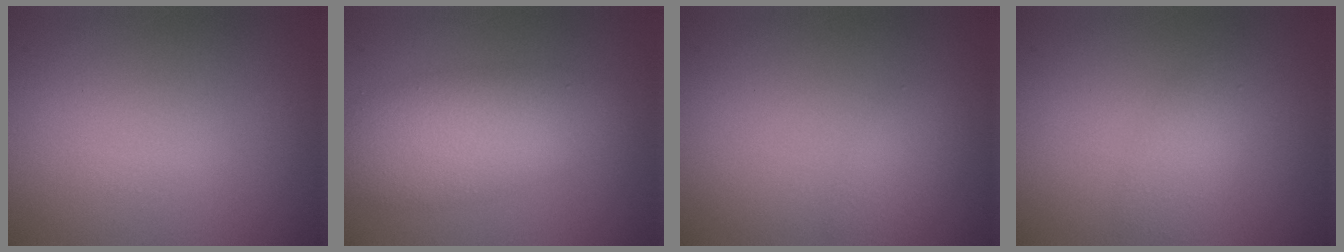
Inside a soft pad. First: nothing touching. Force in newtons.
{"total": 6.1, "press": 6.1, "slide": 0.4}
{"total": 1.5, "press": 1.5, "slide": 0.0}
{"total": 2.3, "press": 2.3, "slide": 0.1}